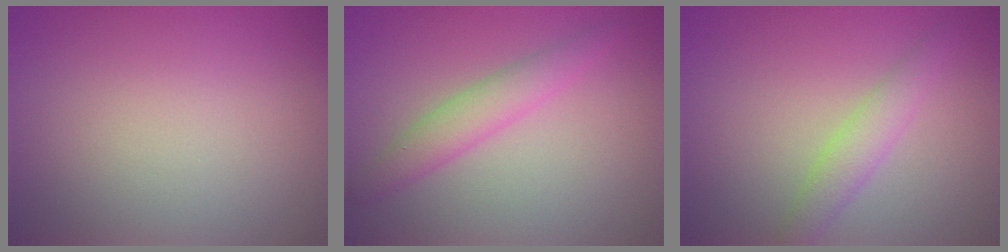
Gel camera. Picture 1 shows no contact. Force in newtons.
{"total": 2.8, "press": 2.8, "slide": 0.1}
{"total": 2.5, "press": 2.5, "slide": 0.1}